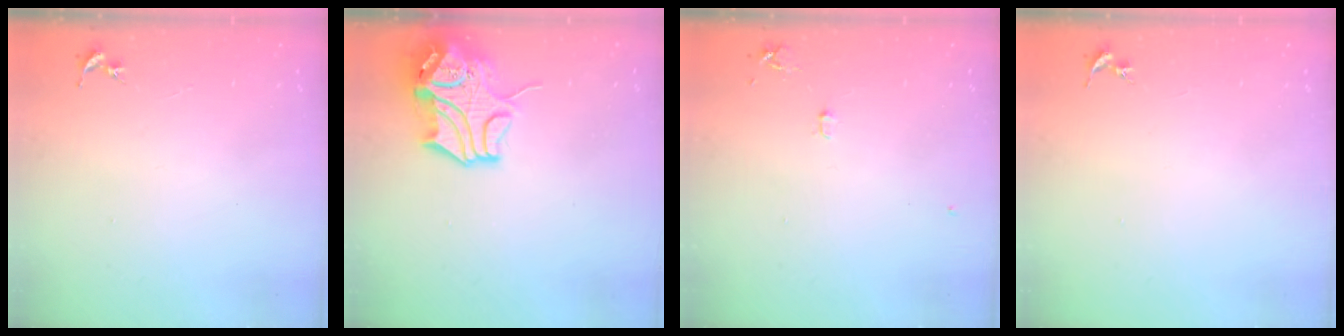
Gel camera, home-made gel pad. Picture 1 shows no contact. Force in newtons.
{"total": 14.0, "press": 13.8, "slide": 2.1}
{"total": 5.2, "press": 5.1, "slide": 0.6}
{"total": 0.0}